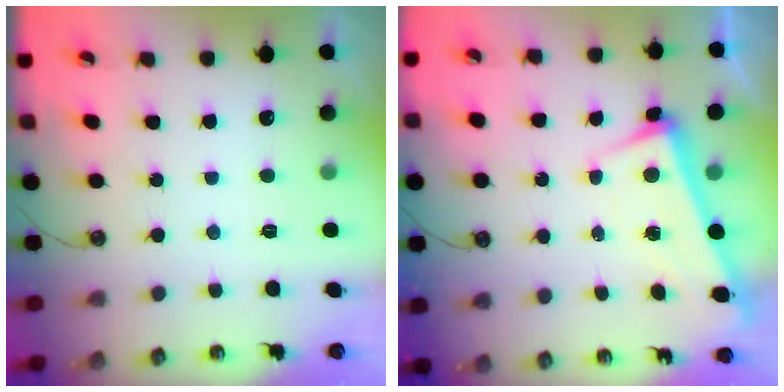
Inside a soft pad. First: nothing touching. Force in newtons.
{"total": 3.5, "press": 3.3, "slide": 1.0}